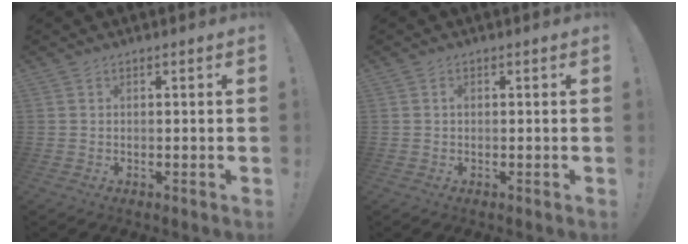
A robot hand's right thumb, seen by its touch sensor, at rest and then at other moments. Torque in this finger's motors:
{"motor_torque": [-0.02, 0.15, 0.18, 0.08, -0.01]}